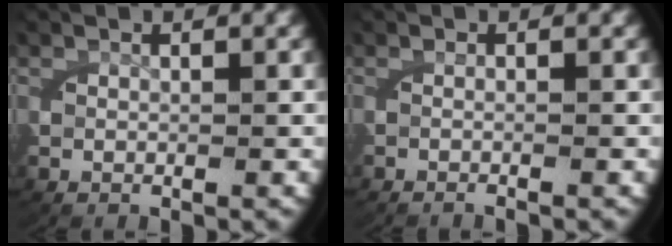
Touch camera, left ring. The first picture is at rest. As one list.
[{"total": 1.2, "force": [-1.0, 0.1, 0.6], "torque": [-0.007, 0.009, -0.024]}]